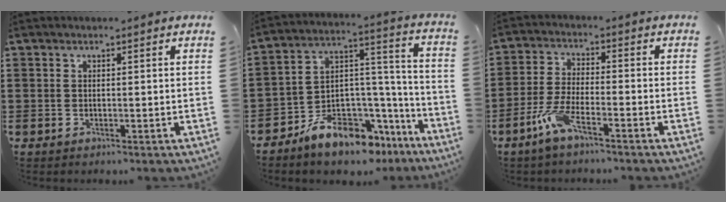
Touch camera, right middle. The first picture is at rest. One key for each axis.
{"total": 9.5, "fx": -8.2, "fy": 3.8, "fz": 3.1, "tx": -0.056, "ty": 0.021, "tz": -0.152}
{"total": 6.0, "fx": -4.1, "fy": 1.1, "fz": 4.3, "tx": -0.103, "ty": -0.008, "tz": -0.079}